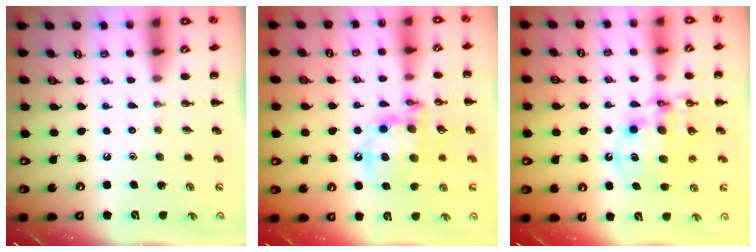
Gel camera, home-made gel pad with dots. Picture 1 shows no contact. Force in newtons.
{"total": 15.7, "press": 15.2, "slide": 3.9}
{"total": 10.9, "press": 10.6, "slide": 2.7}